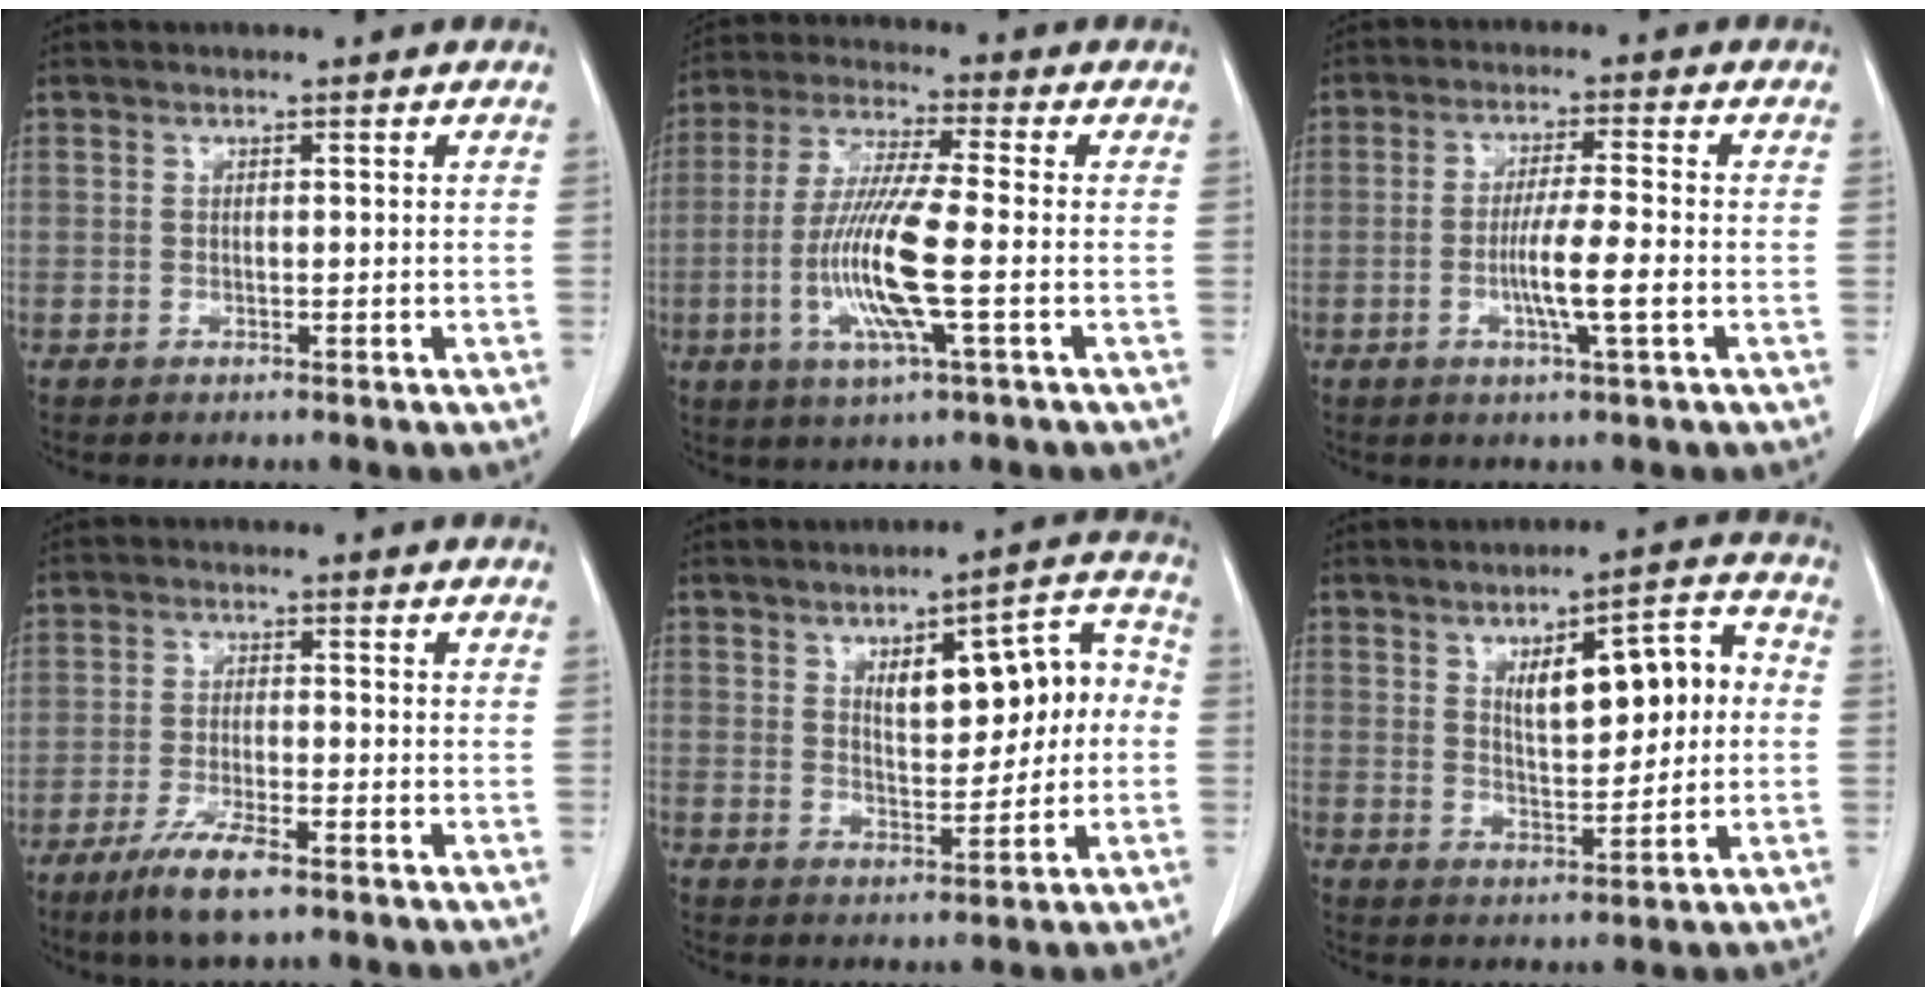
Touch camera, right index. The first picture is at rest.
{"total": 12.0, "force": [-2.6, 0.5, 11.7], "torque": [-0.241, -0.012, -0.057]}
{"total": 6.4, "force": [-1.7, -0.2, 6.2], "torque": [-0.111, -0.008, -0.031]}
{"total": 6.9, "force": [-4.6, 1.1, 5.1], "torque": [-0.102, -0.013, -0.081]}
{"total": 10.7, "force": [1.2, 4.3, 9.7], "torque": [-0.125, 0.038, 0.024]}
{"total": 10.6, "force": [1.7, 3.6, 9.9], "torque": [-0.140, 0.029, 0.031]}